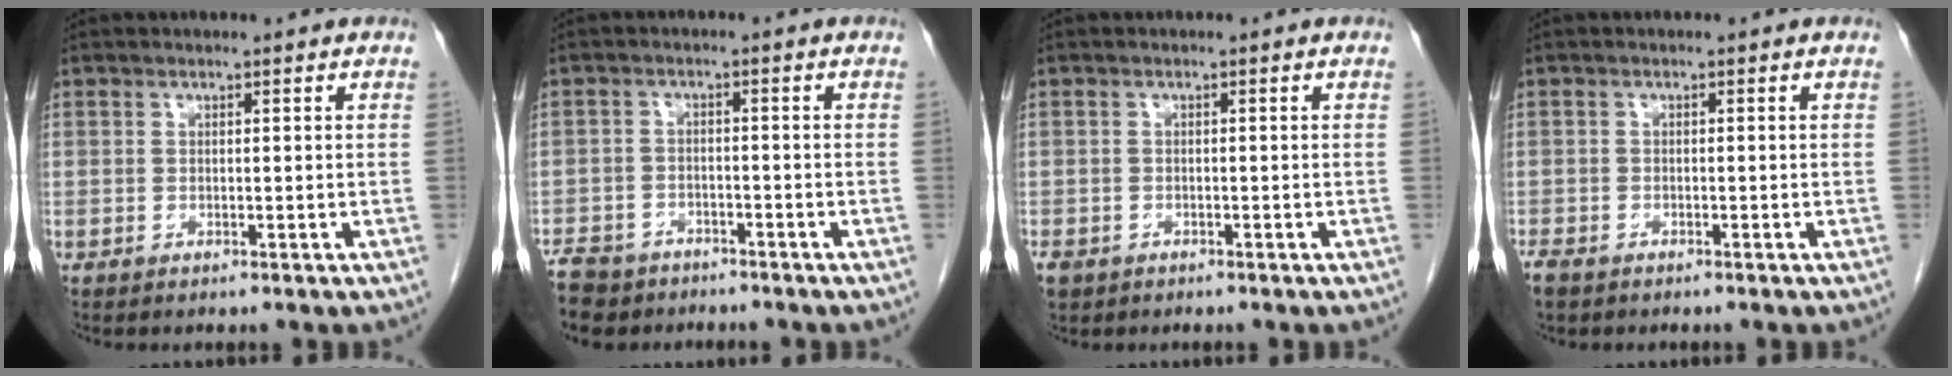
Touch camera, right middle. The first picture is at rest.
{"total": 7.8, "force": [-6.4, 4.0, 2.2], "torque": [-0.039, -0.006, -0.103]}
{"total": 2.2, "force": [-1.4, 1.6, 0.7], "torque": [-0.012, 0.001, -0.019]}
{"total": 2.2, "force": [-1.7, 1.0, 0.9], "torque": [-0.022, -0.004, -0.025]}